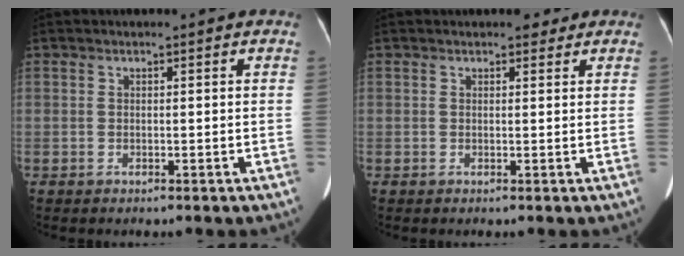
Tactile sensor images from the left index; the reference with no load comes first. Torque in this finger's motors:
{"motor_torque": [0.00, -0.10, -0.01, -0.02]}